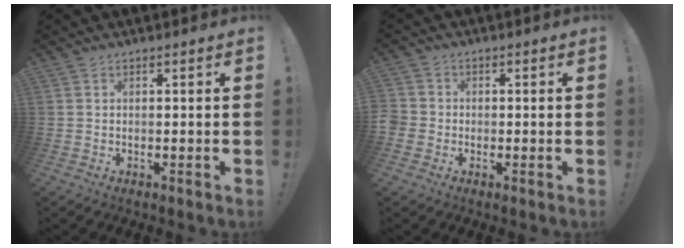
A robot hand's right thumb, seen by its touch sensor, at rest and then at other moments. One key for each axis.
{"total": 3.4, "fx": -1.0, "fy": 3.1, "fz": 1.0, "tx": -0.027, "ty": 0.009, "tz": -0.019}